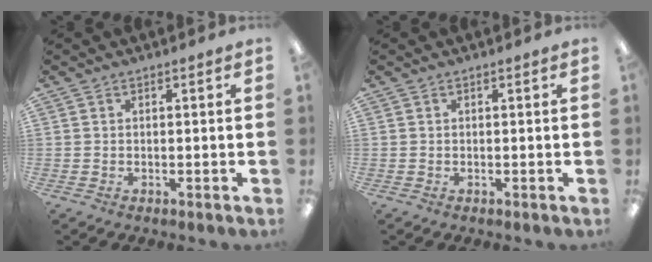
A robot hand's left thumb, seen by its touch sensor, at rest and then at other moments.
{"total": 0.0}